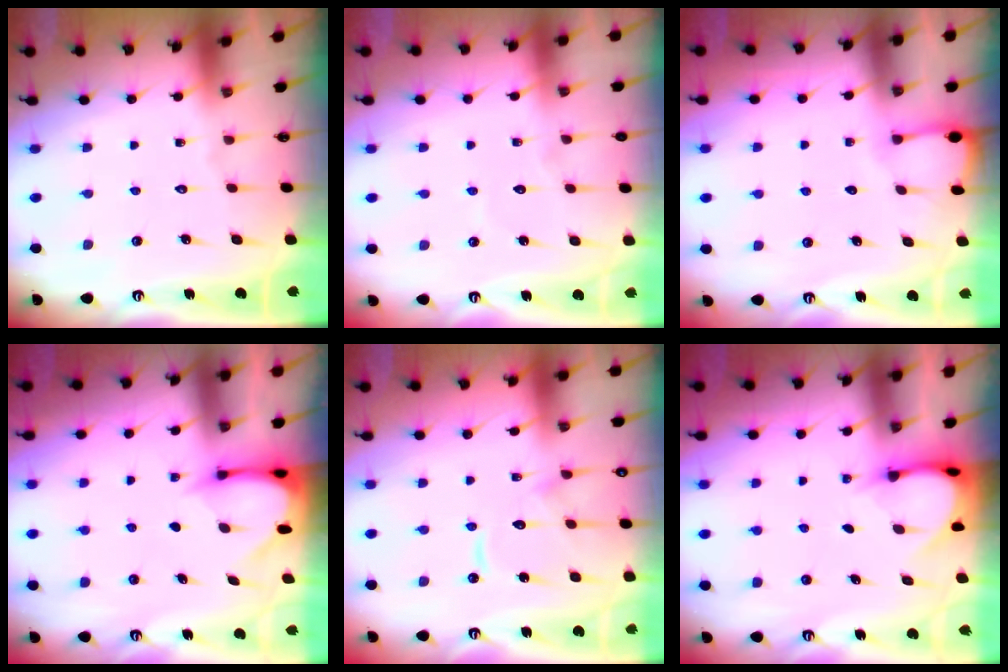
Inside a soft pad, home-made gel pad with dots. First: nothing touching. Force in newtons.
{"total": 2.5, "press": 2.5, "slide": 0.2}
{"total": 2.2, "press": 2.2, "slide": 0.4}
{"total": 3.5, "press": 3.5, "slide": 0.3}
{"total": 11.2, "press": 11.1, "slide": 1.1}
{"total": 3.8, "press": 3.8, "slide": 0.3}